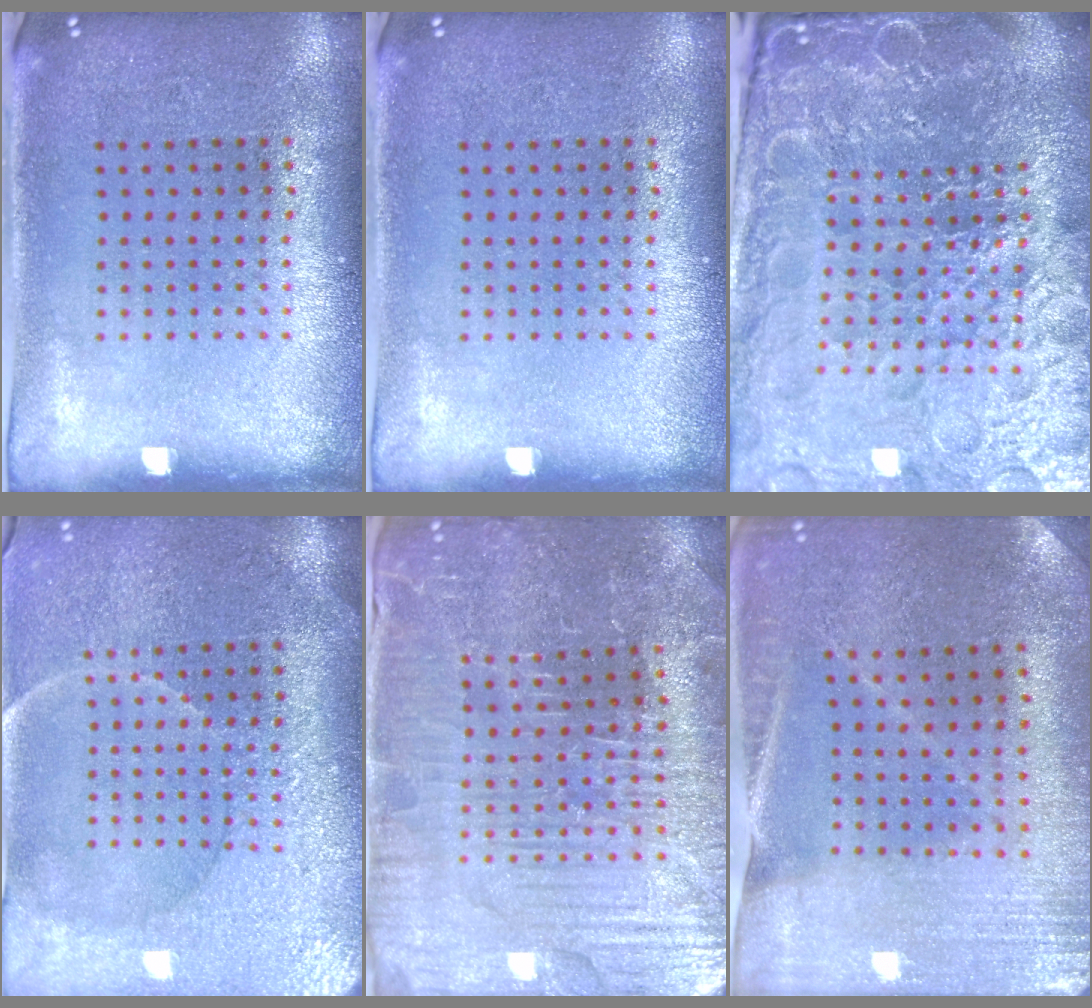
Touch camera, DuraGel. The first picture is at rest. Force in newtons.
{"total": 0.0}
{"total": 6.7, "press": 5.9, "slide": 3.1}
{"total": 3.7, "press": 3.5, "slide": 1.2}
{"total": 4.1, "press": 4.1, "slide": 0.5}
{"total": 0.8, "press": 0.8, "slide": 0.1}